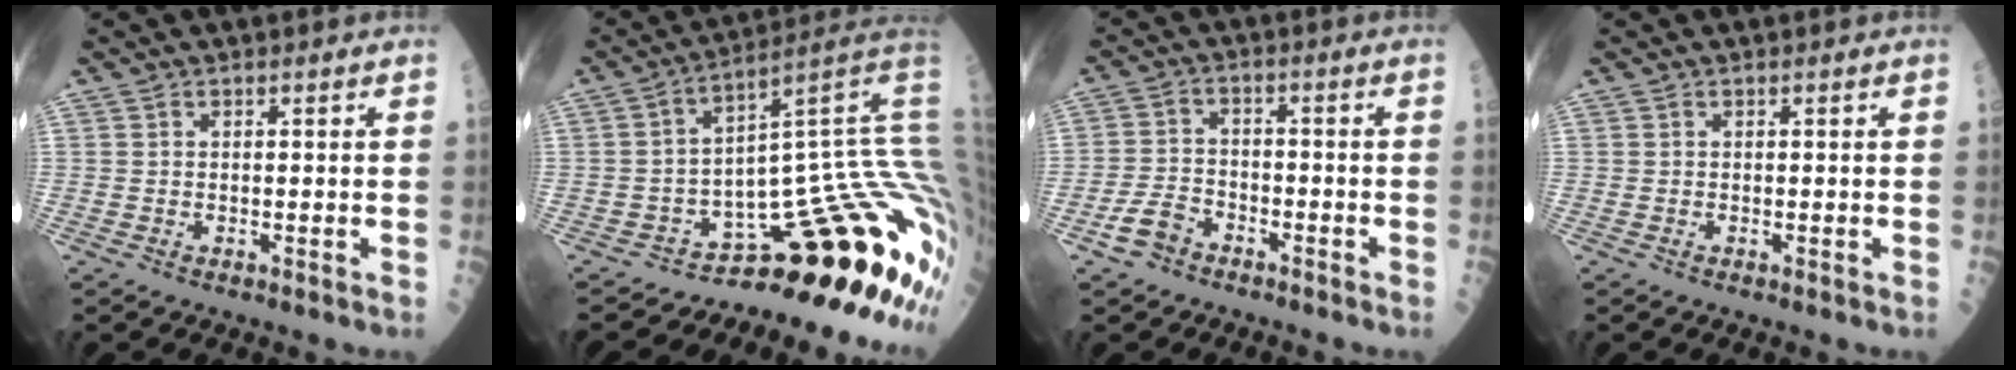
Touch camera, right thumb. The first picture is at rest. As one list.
[{"total": 22.9, "force": [-1.5, 8.5, 21.2], "torque": [-0.128, 0.105, -0.014]}, {"total": 5.2, "force": [-3.4, 3.2, 2.4], "torque": [-0.047, 0.026, -0.062]}, {"total": 0.0}]